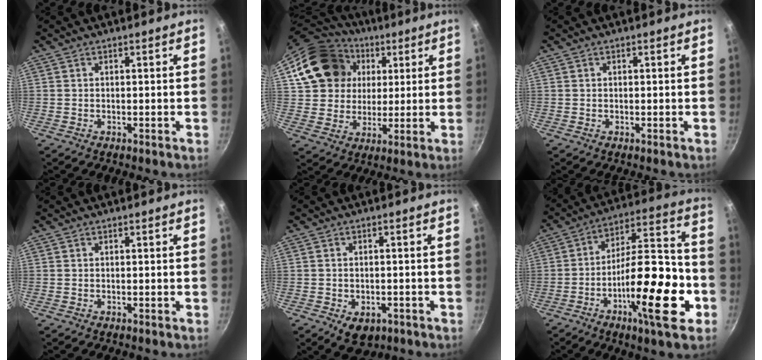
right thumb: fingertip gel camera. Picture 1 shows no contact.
{"total": 19.5, "force": [6.0, 16.3, 9.0], "torque": [-0.155, 0.024, 0.109]}
{"total": 0.0}
{"total": 0.0}
{"total": 5.4, "force": [-2.1, 3.7, 3.3], "torque": [-0.032, 0.009, -0.016]}
{"total": 21.7, "force": [-7.7, 6.9, 19.1], "torque": [-0.263, 0.051, -0.129]}